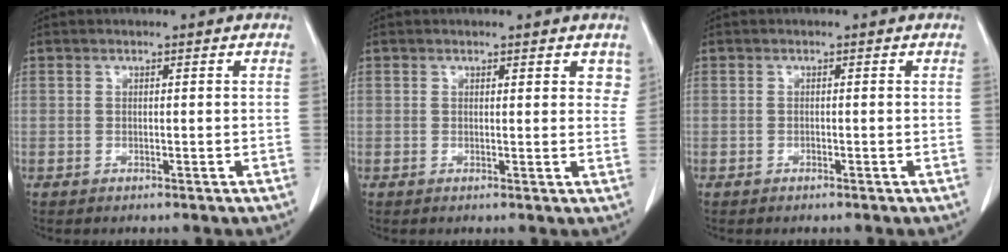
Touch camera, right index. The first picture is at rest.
{"total": 3.2, "force": [2.4, 1.3, 1.8], "torque": [-0.006, -0.003, 0.019]}
{"total": 0.0}